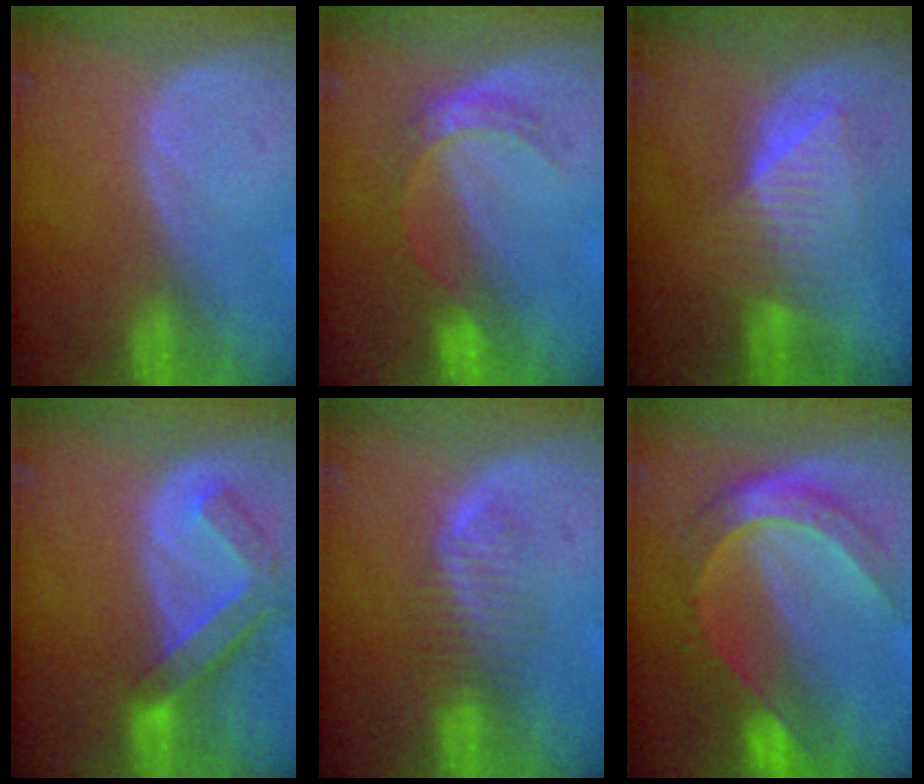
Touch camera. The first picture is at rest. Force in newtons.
{"total": 5.0, "press": 4.5, "slide": 2.2}
{"total": 6.4, "press": 6.3, "slide": 1.1}
{"total": 7.2, "press": 6.3, "slide": 3.5}
{"total": 3.9, "press": 3.9, "slide": 0.8}
{"total": 8.3, "press": 8.2, "slide": 0.8}